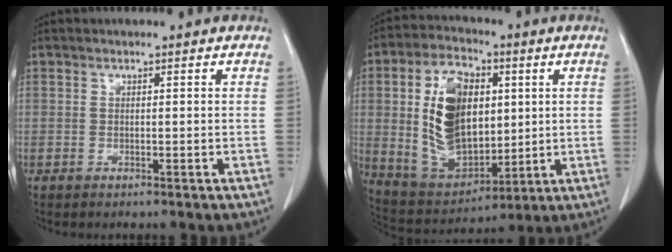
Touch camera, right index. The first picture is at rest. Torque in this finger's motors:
{"motor_torque": [0.70, 0.11, 0.80, 0.21]}